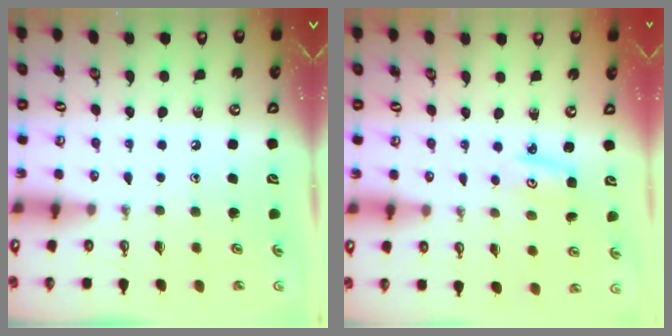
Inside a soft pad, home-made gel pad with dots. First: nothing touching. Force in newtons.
{"total": 3.1, "press": 3.0, "slide": 0.3}